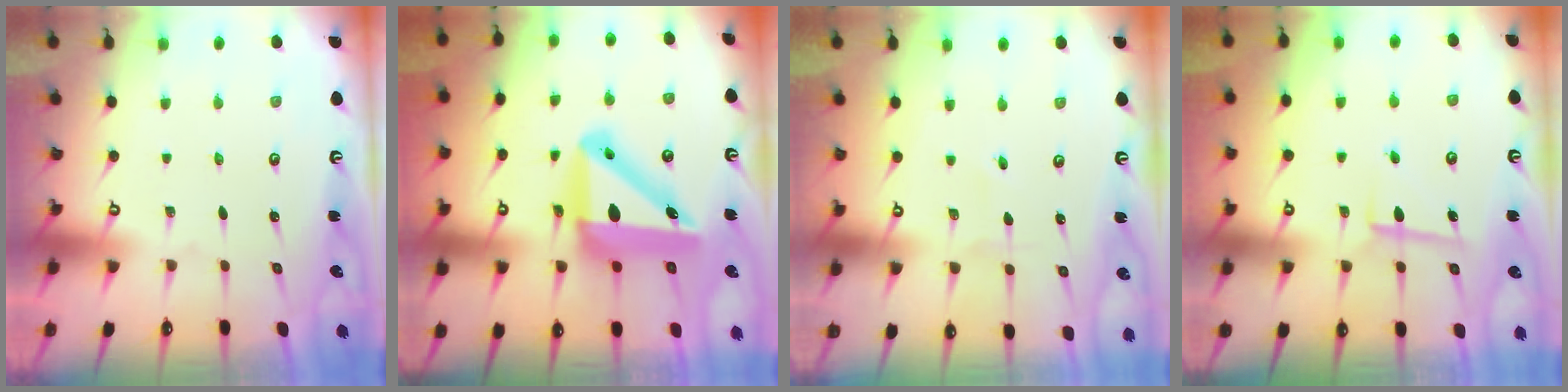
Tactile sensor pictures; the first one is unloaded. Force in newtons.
{"total": 15.2, "press": 14.7, "slide": 3.6}
{"total": 2.0, "press": 1.8, "slide": 0.9}
{"total": 6.3, "press": 6.2, "slide": 1.2}